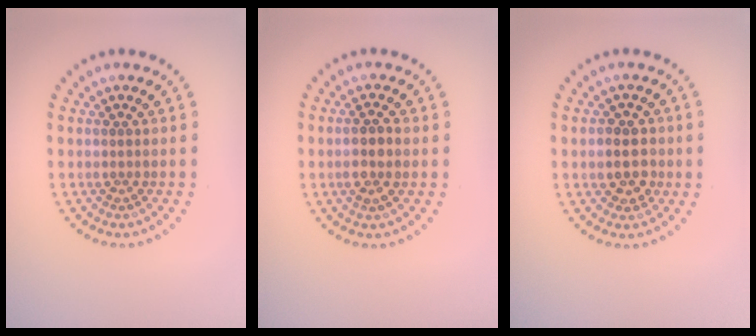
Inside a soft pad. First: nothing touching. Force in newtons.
{"total": 2.1, "press": 2.0, "slide": 0.6}
{"total": 3.0, "press": 2.9, "slide": 0.6}